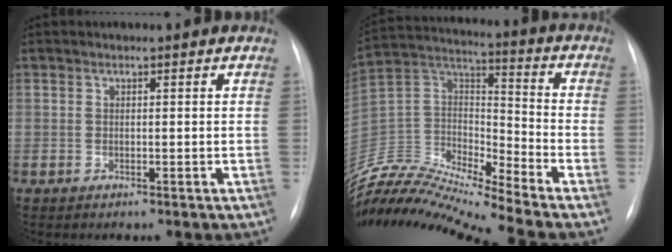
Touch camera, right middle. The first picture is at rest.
{"total": 19.5, "force": [-18.4, -0.5, 6.3], "torque": [-0.125, 0.032, -0.340]}